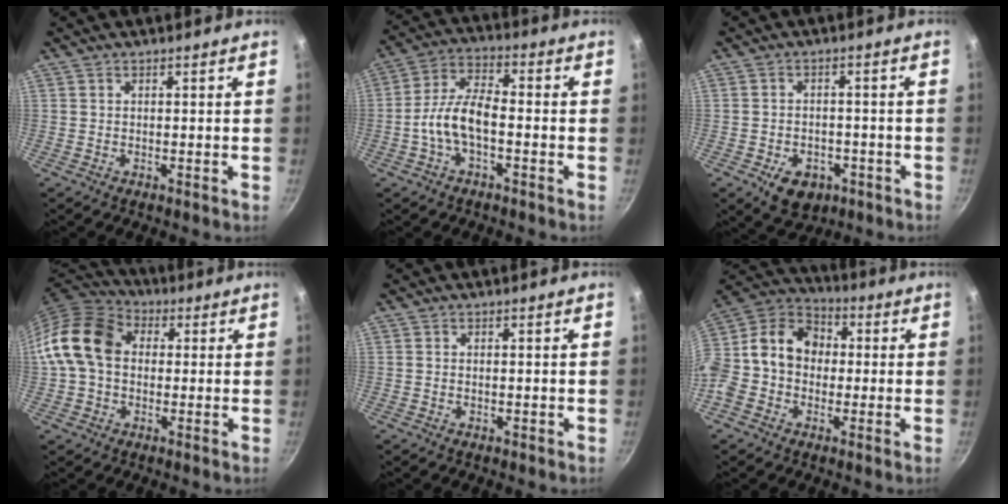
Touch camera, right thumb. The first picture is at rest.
{"total": 9.3, "force": [-2.5, 4.4, 7.8], "torque": [-0.141, 0.037, -0.058]}
{"total": 7.9, "force": [-3.5, 5.6, 4.4], "torque": [-0.042, 0.017, -0.040]}
{"total": 13.8, "force": [1.1, 10.4, 8.9], "torque": [-0.140, 0.027, 0.002]}
{"total": 0.5, "force": [-0.1, 0.3, 0.4], "torque": [-0.006, 0.001, -0.002]}
{"total": 16.6, "force": [-0.1, 13.5, 9.7], "torque": [-0.146, 0.049, -0.024]}